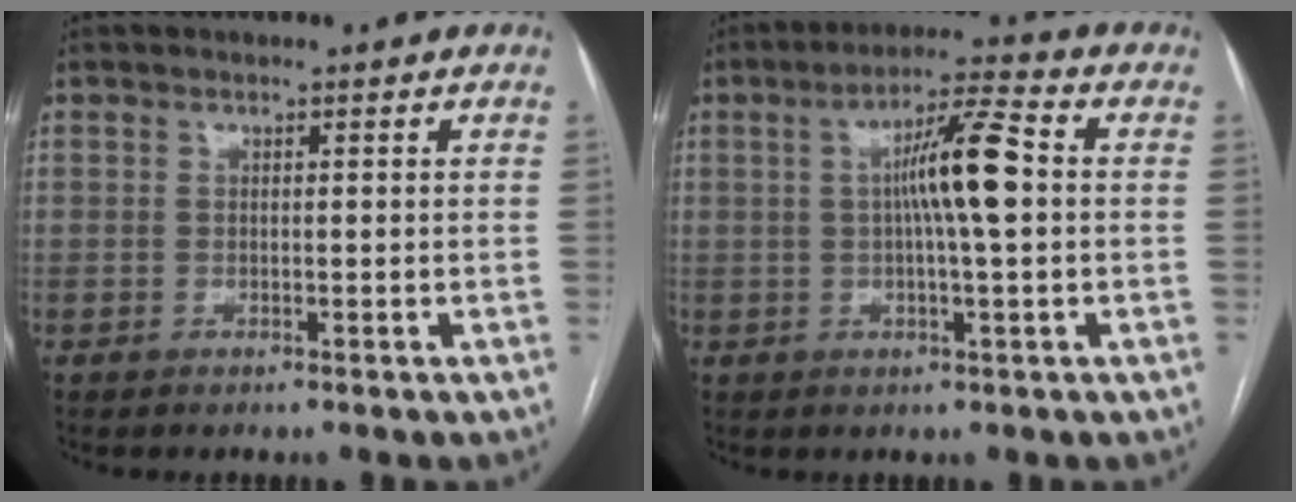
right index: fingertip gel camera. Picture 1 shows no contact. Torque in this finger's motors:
{"motor_torque": [1.08, 0.29, 0.31, 0.17]}